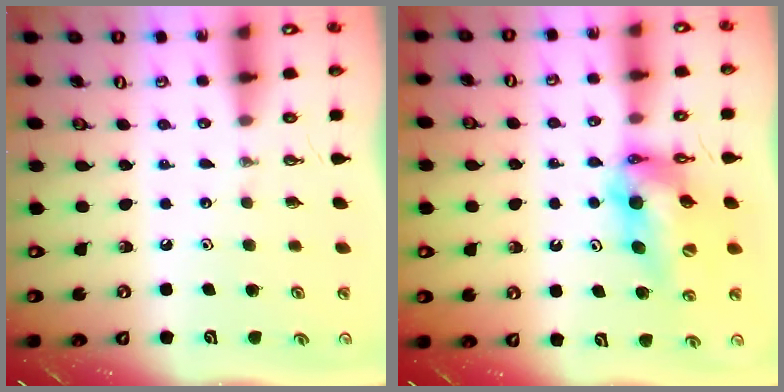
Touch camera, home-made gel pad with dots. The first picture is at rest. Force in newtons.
{"total": 13.1, "press": 13.1, "slide": 1.5}